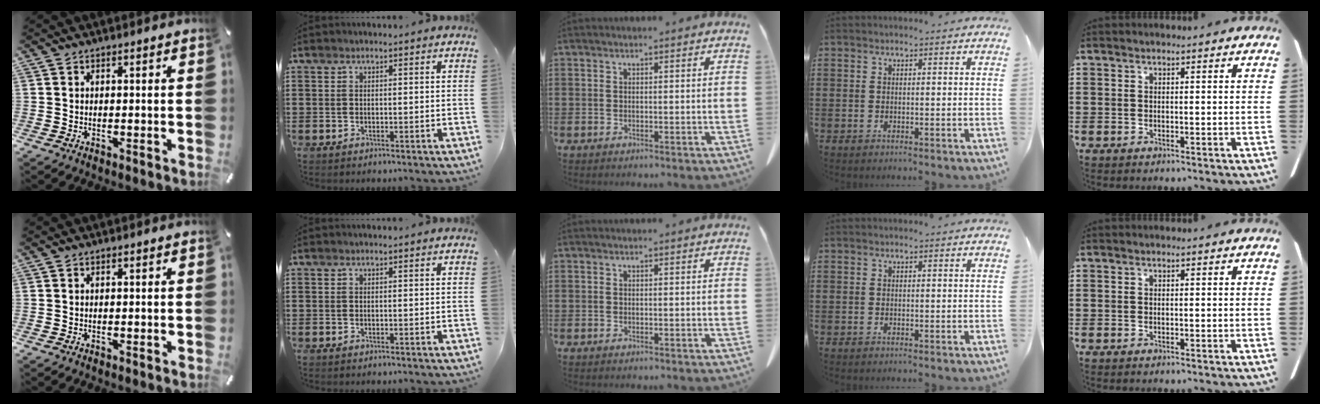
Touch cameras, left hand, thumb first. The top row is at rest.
{}